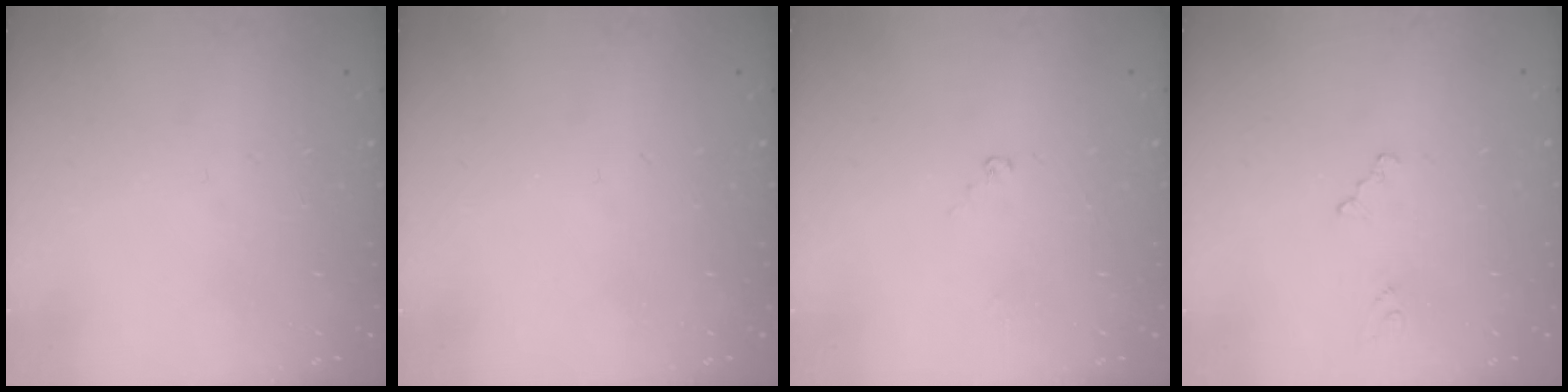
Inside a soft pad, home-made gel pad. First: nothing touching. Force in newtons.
{"total": 0.0}
{"total": 2.0, "press": 2.0, "slide": 0.2}
{"total": 0.0}